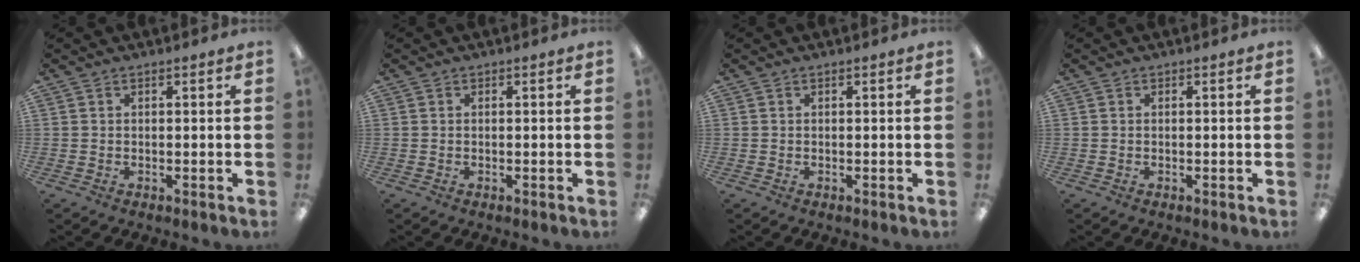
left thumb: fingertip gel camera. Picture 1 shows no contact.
{"total": 0.0}
{"total": 0.0}
{"total": 0.0}